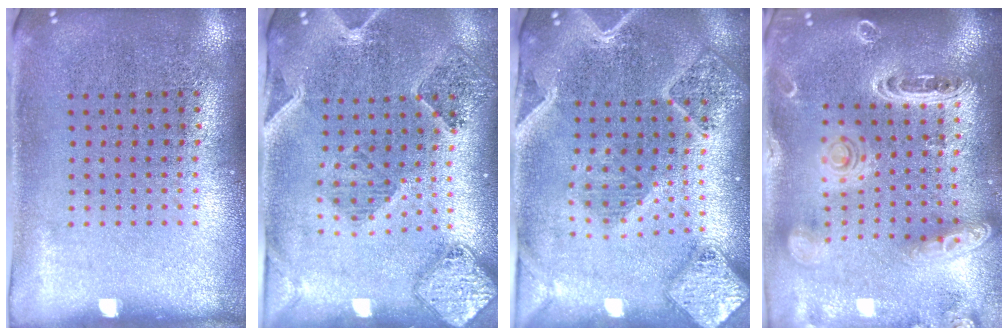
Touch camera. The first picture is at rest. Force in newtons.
{"total": 1.4, "press": 1.4, "slide": 0.3}
{"total": 2.9, "press": 2.5, "slide": 1.4}
{"total": 2.3, "press": 2.1, "slide": 0.9}